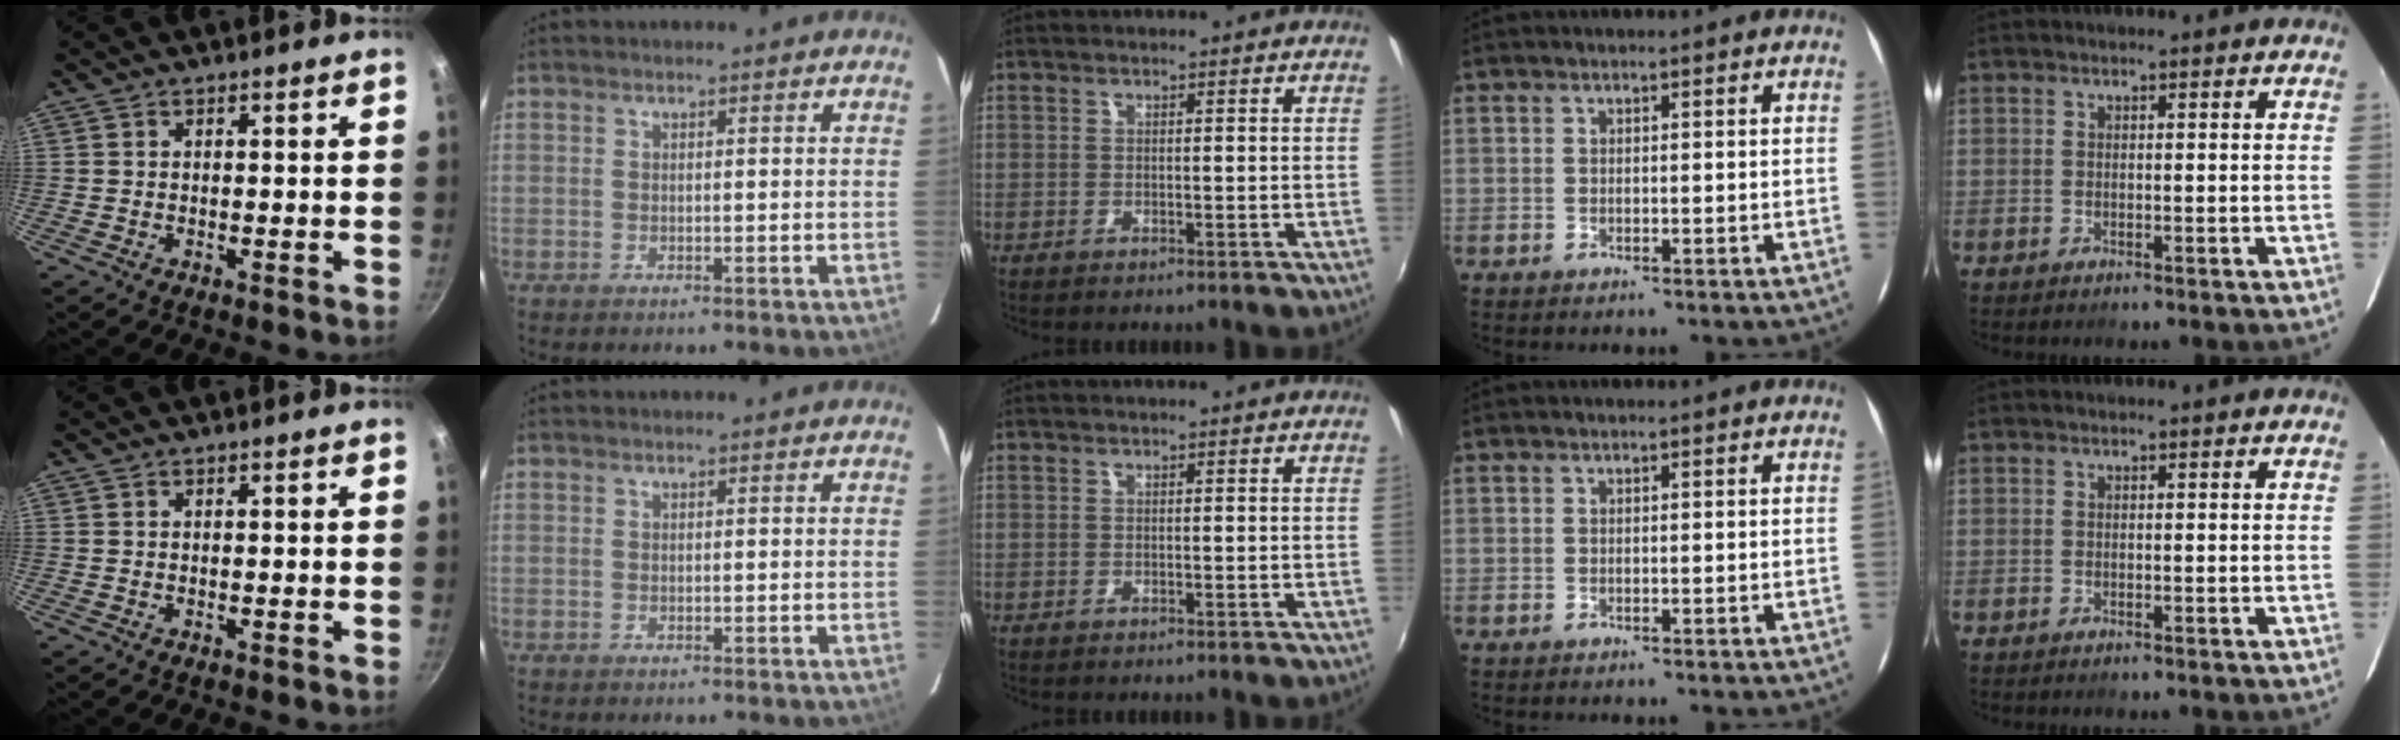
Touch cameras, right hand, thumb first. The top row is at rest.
{}